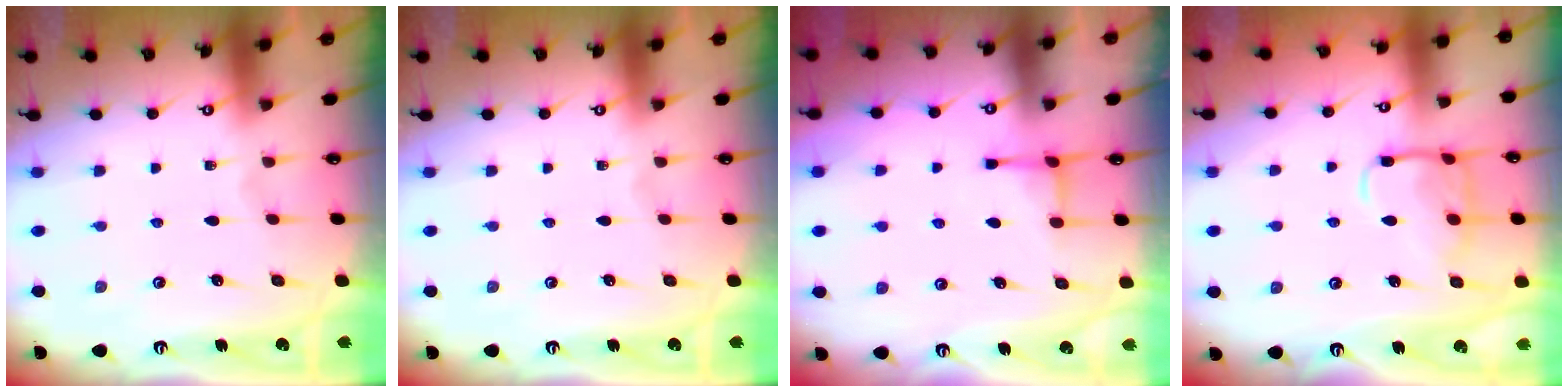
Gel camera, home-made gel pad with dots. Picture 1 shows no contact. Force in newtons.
{"total": 0.0}
{"total": 3.6, "press": 3.5, "slide": 0.7}
{"total": 11.7, "press": 11.7, "slide": 0.9}